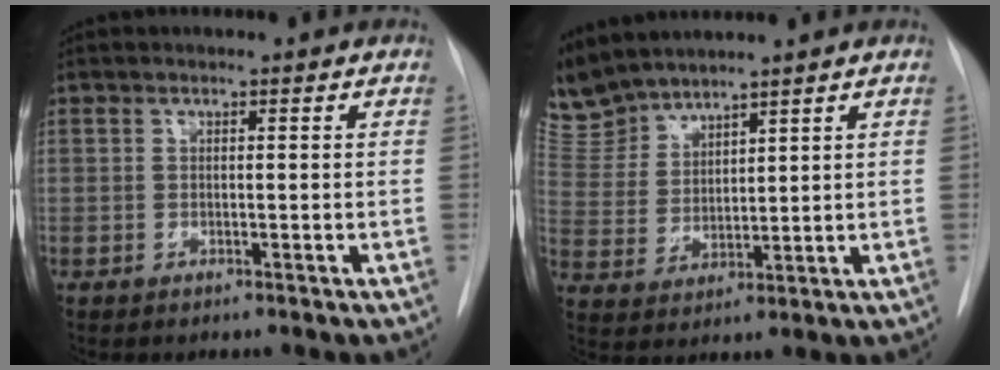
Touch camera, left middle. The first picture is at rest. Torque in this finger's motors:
{"motor_torque": [0.14, -0.25, 0.16, 0.08]}